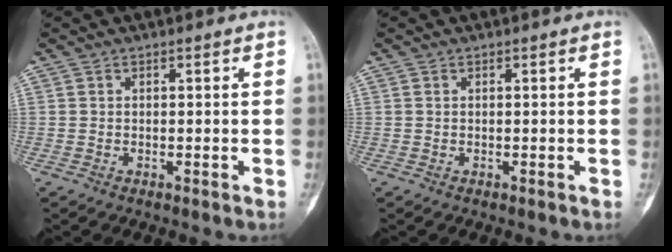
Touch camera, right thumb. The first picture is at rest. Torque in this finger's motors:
{"motor_torque": [0.25, 0.01, 0.02, 0.11, 0.03]}